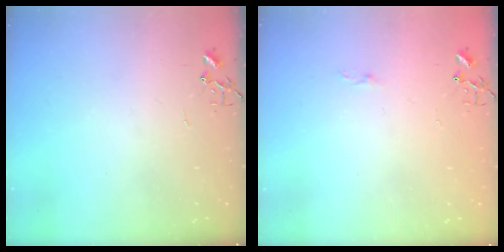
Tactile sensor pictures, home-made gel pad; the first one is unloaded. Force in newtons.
{"total": 3.4, "press": 3.4, "slide": 0.4}